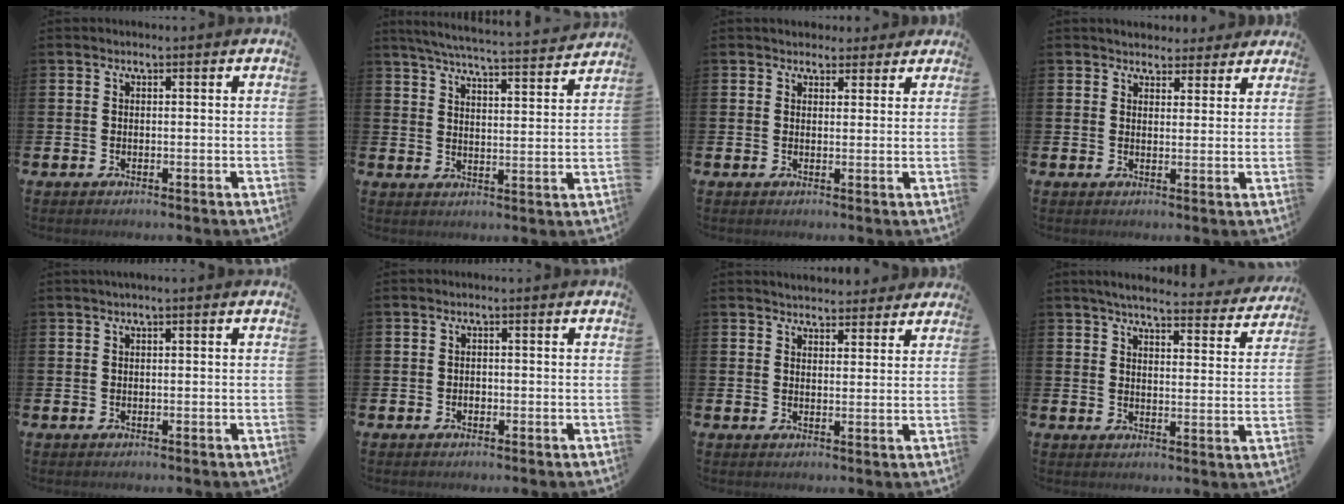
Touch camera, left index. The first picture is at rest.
{"total": 5.9, "force": [5.7, 0.0, 1.7], "torque": [-0.045, -0.047, 0.097]}
{"total": 3.0, "force": [2.7, 1.4, -0.2], "torque": [0.015, -0.013, 0.044]}
{"total": 3.7, "force": [3.4, 1.4, -0.1], "torque": [0.001, -0.020, 0.060]}
{"total": 0.6, "force": [0.2, 0.0, 0.6], "torque": [-0.015, 0.004, 0.004]}
{"total": 0.8, "force": [-0.3, 0.7, 0.4], "torque": [-0.005, 0.002, -0.007]}
{"total": 3.7, "force": [3.6, 0.8, -0.1], "torque": [-0.005, -0.018, 0.065]}
{"total": 5.0, "force": [4.7, 0.5, 1.6], "torque": [-0.037, -0.032, 0.076]}